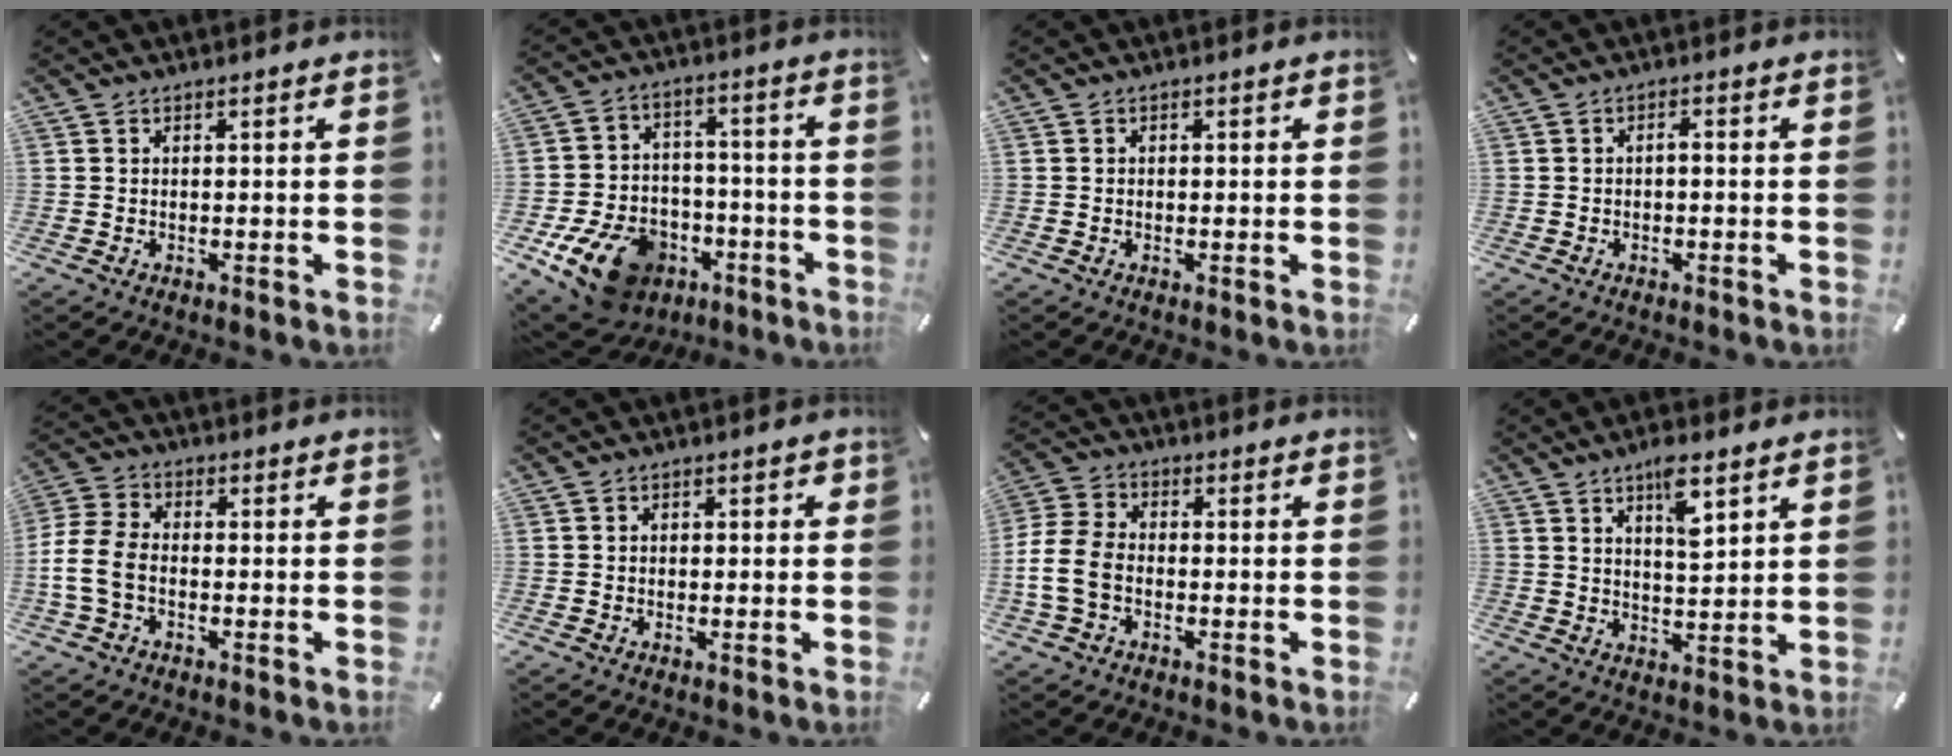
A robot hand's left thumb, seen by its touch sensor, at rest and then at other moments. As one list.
[{"total": 15.2, "force": [-8.2, 10.4, 7.4], "torque": [-0.115, 0.060, -0.131]}, {"total": 0.7, "force": [-0.2, 0.6, 0.3], "torque": [-0.005, 0.003, -0.005]}, {"total": 1.4, "force": [-0.7, 0.4, 1.2], "torque": [-0.023, 0.005, -0.016]}, {"total": 8.2, "force": [-2.5, 5.3, 5.7], "torque": [-0.129, 0.009, -0.046]}, {"total": 1.2, "force": [-0.4, 1.0, 0.5], "torque": [-0.010, 0.005, -0.011]}, {"total": 9.2, "force": [-2.6, 6.4, 6.1], "torque": [-0.135, 0.013, -0.046]}, {"total": 7.1, "force": [4.5, 2.2, 5.0], "torque": [-0.078, -0.021, 0.071]}]